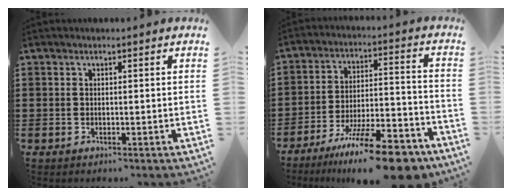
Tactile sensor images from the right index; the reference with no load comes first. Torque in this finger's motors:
{"motor_torque": [1.22, -0.92, 0.31, -0.01]}